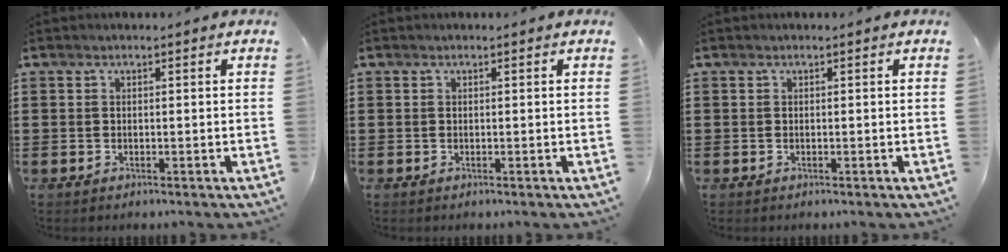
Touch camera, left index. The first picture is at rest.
{"total": 0.0}
{"total": 0.0}